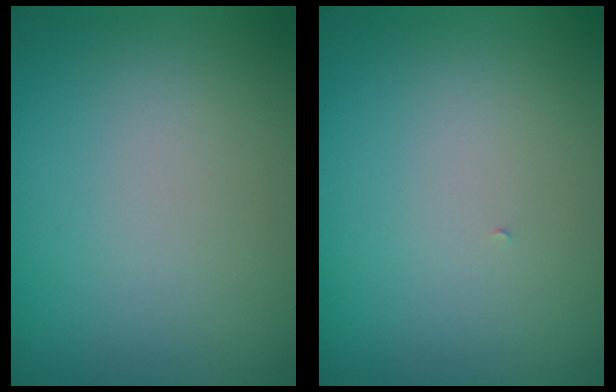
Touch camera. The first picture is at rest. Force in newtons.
{"total": 0.0}